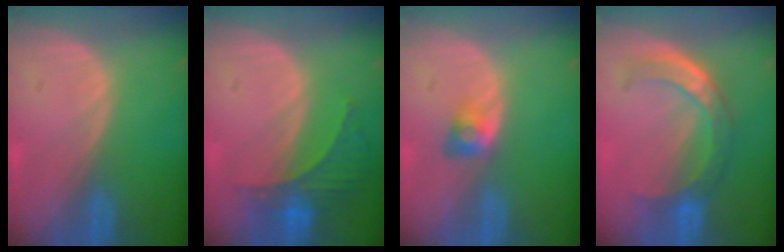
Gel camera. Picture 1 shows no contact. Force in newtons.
{"total": 6.1, "press": 5.7, "slide": 2.1}
{"total": 2.9, "press": 2.5, "slide": 1.4}
{"total": 8.0, "press": 6.7, "slide": 4.3}